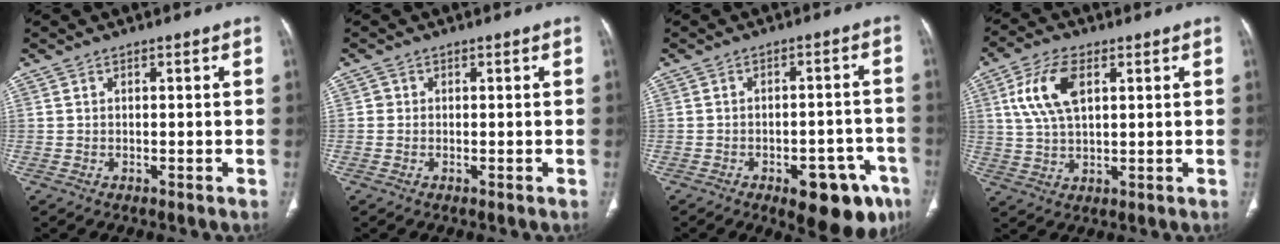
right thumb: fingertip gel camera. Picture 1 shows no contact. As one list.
[{"total": 0.7, "force": [0.0, 0.7, 0.1], "torque": [0.002, 0.003, 0.000]}, {"total": 13.7, "force": [-7.2, 6.2, 9.9], "torque": [-0.081, 0.035, -0.085]}, {"total": 10.0, "force": [3.3, 5.1, 7.9], "torque": [-0.161, 0.002, 0.066]}]